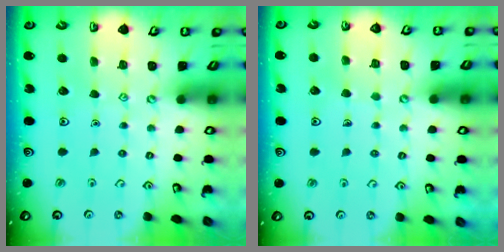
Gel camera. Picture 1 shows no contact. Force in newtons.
{"total": 3.2, "press": 3.2, "slide": 0.2}